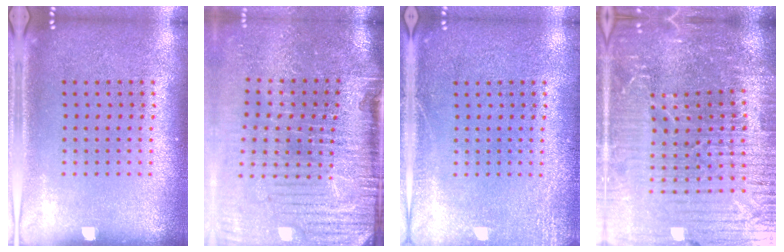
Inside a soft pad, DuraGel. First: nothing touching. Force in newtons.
{"total": 5.4, "press": 4.4, "slide": 3.2}
{"total": 2.3, "press": 2.3, "slide": 0.4}
{"total": 6.3, "press": 5.7, "slide": 2.9}